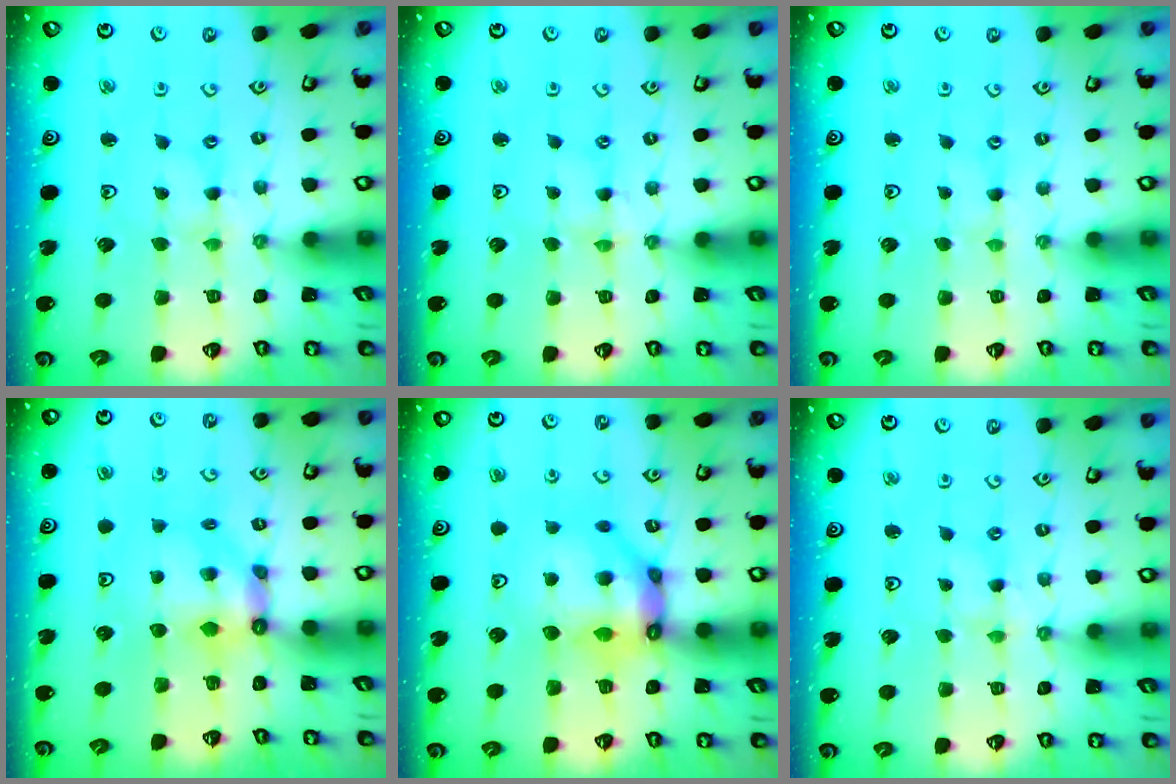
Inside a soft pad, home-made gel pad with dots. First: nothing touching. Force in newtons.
{"total": 1.2, "press": 1.2, "slide": 0.3}
{"total": 0.0}
{"total": 5.5, "press": 5.5, "slide": 0.3}
{"total": 12.1, "press": 12.0, "slide": 1.3}
{"total": 0.9, "press": 0.8, "slide": 0.2}